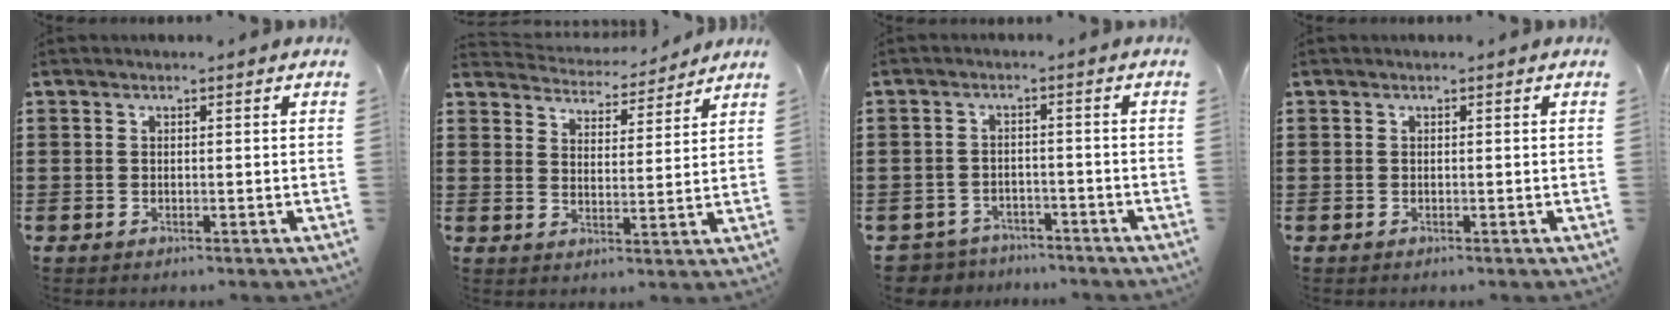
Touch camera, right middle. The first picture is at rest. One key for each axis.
{"total": 4.3, "fx": 4.2, "fy": 0.6, "fz": -0.4, "tx": -0.007, "ty": -0.037, "tz": 0.069}
{"total": 3.4, "fx": -3.3, "fy": 0.8, "fz": -0.2, "tx": -0.013, "ty": -0.001, "tz": -0.076}
{"total": 0.0}